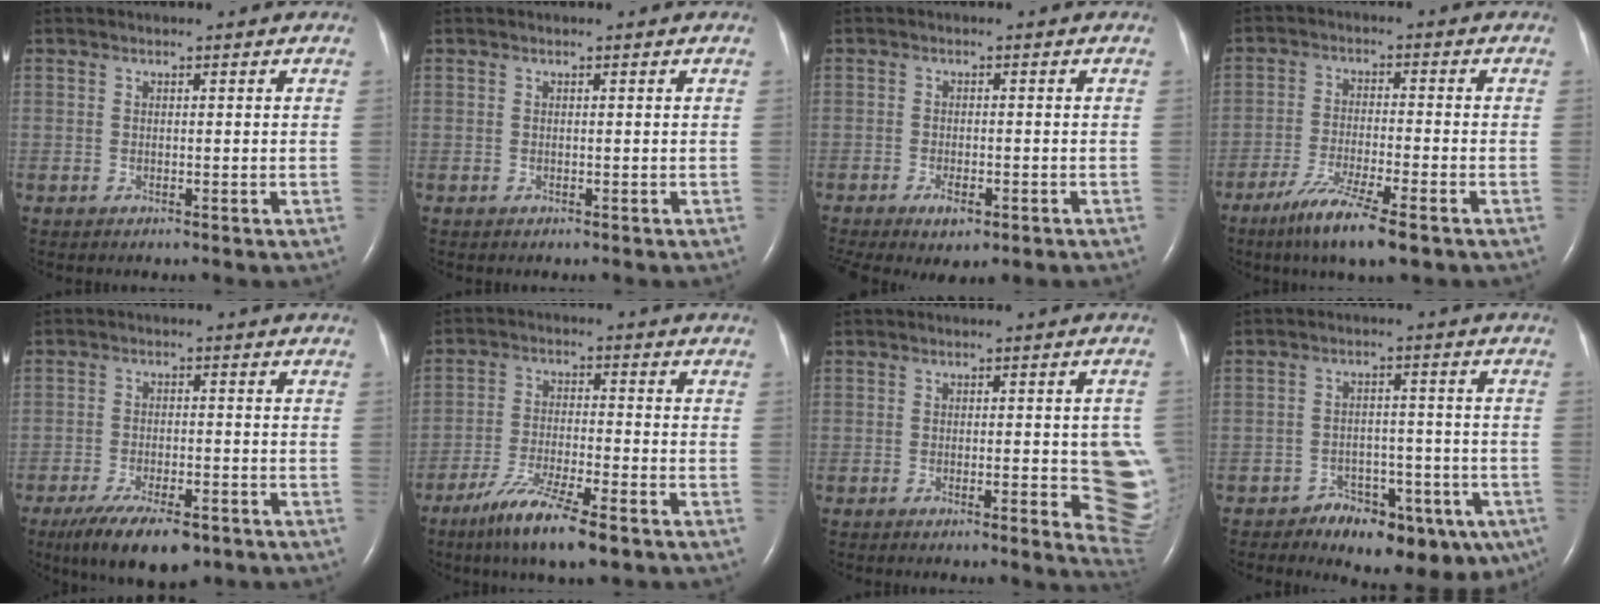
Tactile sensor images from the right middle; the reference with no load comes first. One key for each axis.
{"total": 0.0}
{"total": 4.3, "fx": -2.3, "fy": 1.4, "fz": 3.3, "tx": -0.057, "ty": -0.007, "tz": -0.031}
{"total": 9.2, "fx": -6.0, "fy": 0.6, "fz": 6.9, "tx": -0.131, "ty": -0.023, "tz": -0.104}
{"total": 10.8, "fx": -7.5, "fy": 3.5, "fz": 7.0, "tx": -0.118, "ty": -0.014, "tz": -0.118}
{"total": 10.3, "fx": -6.9, "fy": 1.0, "fz": 7.5, "tx": -0.146, "ty": -0.026, "tz": -0.123}
{"total": 12.7, "fx": -2.1, "fy": 2.0, "fz": 12.4, "tx": -0.083, "ty": -0.003, "tz": -0.016}
{"total": 12.3, "fx": -7.9, "fy": 5.8, "fz": 7.4, "tx": -0.072, "ty": 0.023, "tz": -0.109}